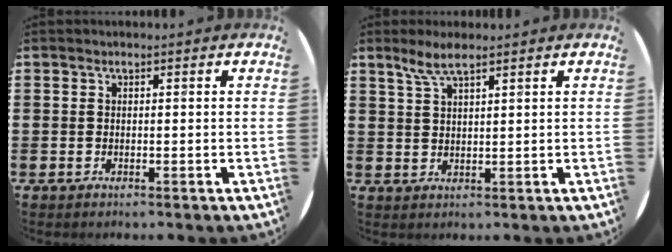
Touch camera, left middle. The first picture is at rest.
{"total": 3.7, "force": [2.8, 0.6, 2.4], "torque": [-0.053, 0.005, 0.050]}